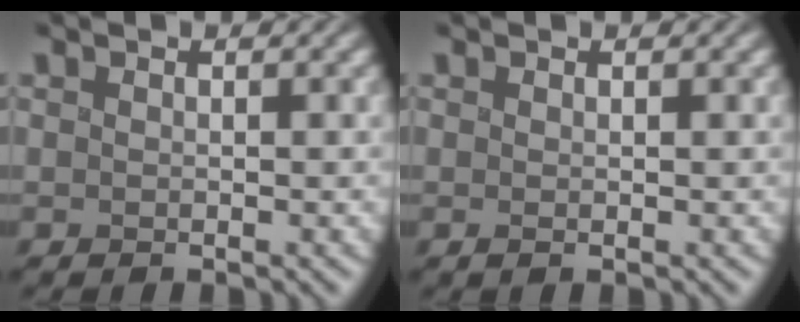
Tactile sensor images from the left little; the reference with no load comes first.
{"total": 0.0}